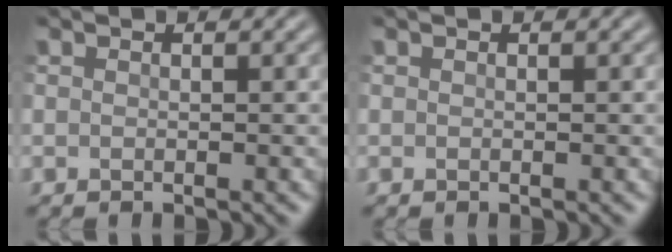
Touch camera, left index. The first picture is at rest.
{"total": 0.0}